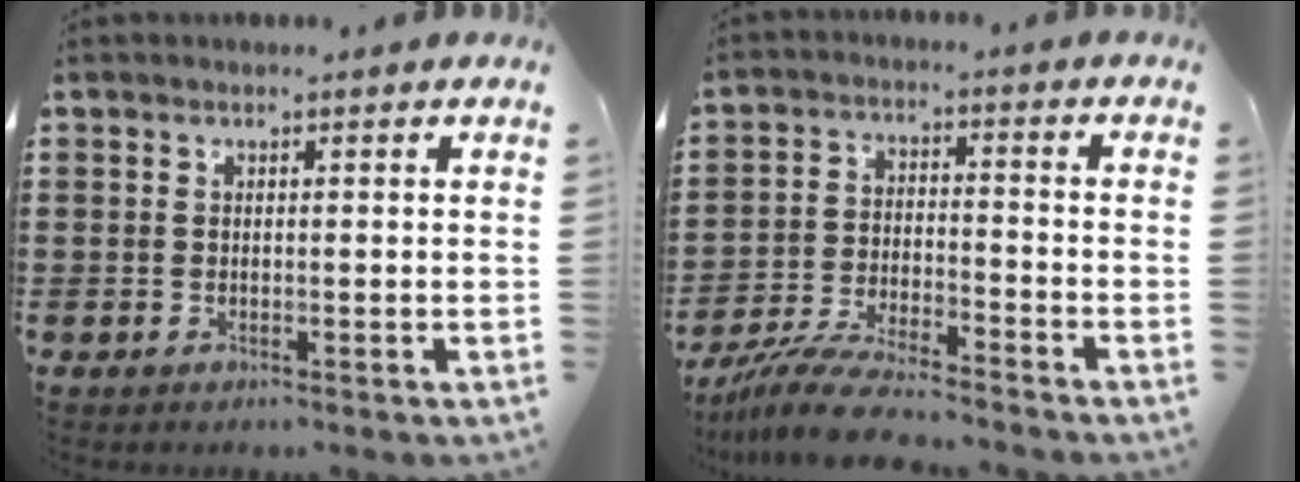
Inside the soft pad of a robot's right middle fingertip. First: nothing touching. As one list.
[{"total": 8.0, "force": [-7.3, 0.7, 3.1], "torque": [-0.066, 0.003, -0.143]}]